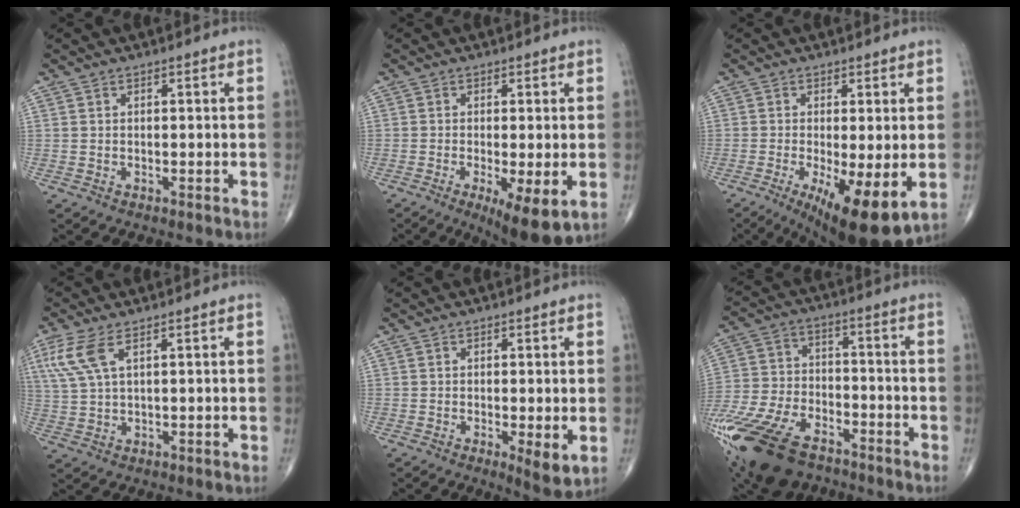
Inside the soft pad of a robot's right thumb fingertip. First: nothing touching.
{"total": 6.0, "force": [-1.5, 1.4, 5.6], "torque": [-0.095, -0.021, -0.025]}
{"total": 12.6, "force": [-3.4, 3.5, 11.6], "torque": [-0.181, -0.024, -0.043]}
{"total": 6.5, "force": [3.0, 2.2, 5.3], "torque": [-0.143, 0.002, 0.070]}
{"total": 4.3, "force": [-0.5, 1.1, 4.1], "torque": [-0.064, -0.016, -0.009]}
{"total": 23.0, "force": [-14.5, 12.2, 13.1], "torque": [-0.337, 0.014, -0.265]}